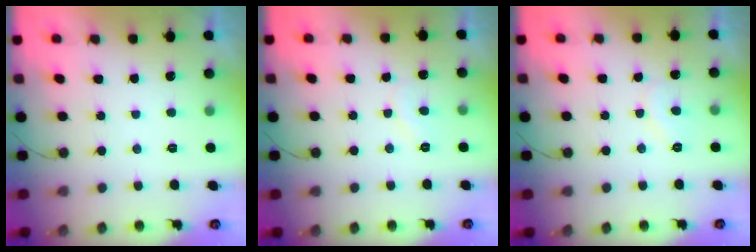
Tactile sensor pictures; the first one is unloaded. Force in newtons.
{"total": 5.7, "press": 5.7, "slide": 0.5}
{"total": 6.6, "press": 6.6, "slide": 0.5}